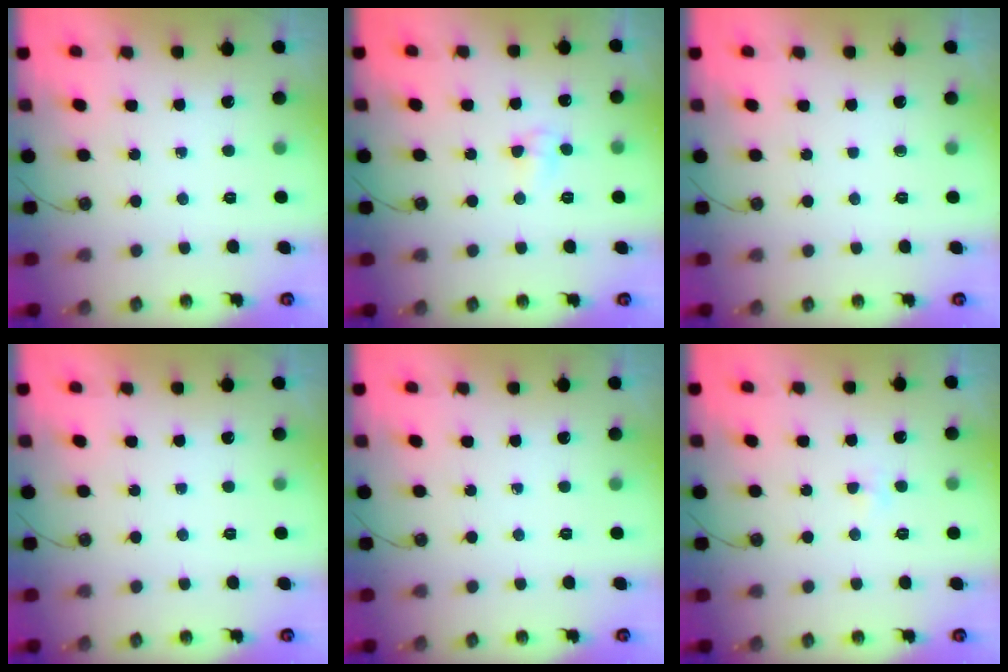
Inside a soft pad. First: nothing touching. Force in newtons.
{"total": 3.9, "press": 3.8, "slide": 0.7}
{"total": 0.0}
{"total": 0.0}
{"total": 0.0}
{"total": 2.1, "press": 2.0, "slide": 0.3}